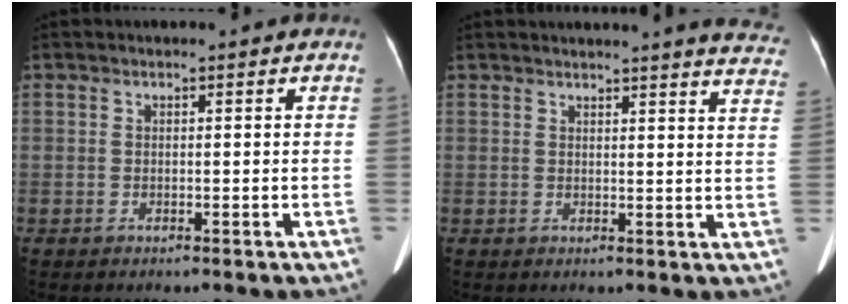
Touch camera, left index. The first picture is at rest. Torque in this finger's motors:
{"motor_torque": [0.58, -1.56, 0.25, 0.06]}